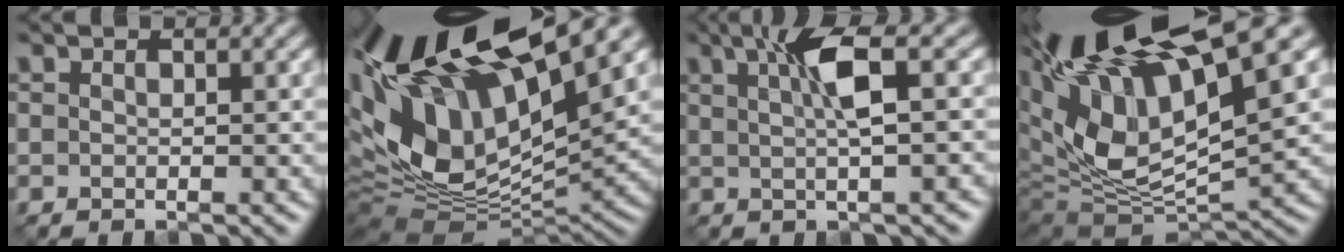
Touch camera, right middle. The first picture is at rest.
{"total": 15.7, "force": [6.1, 7.1, 12.6], "torque": [-0.246, 0.014, 0.113]}
{"total": 5.0, "force": [1.4, 1.1, 4.6], "torque": [-0.078, 0.011, 0.024]}
{"total": 15.6, "force": [6.1, 6.6, 12.8], "torque": [-0.234, 0.009, 0.119]}